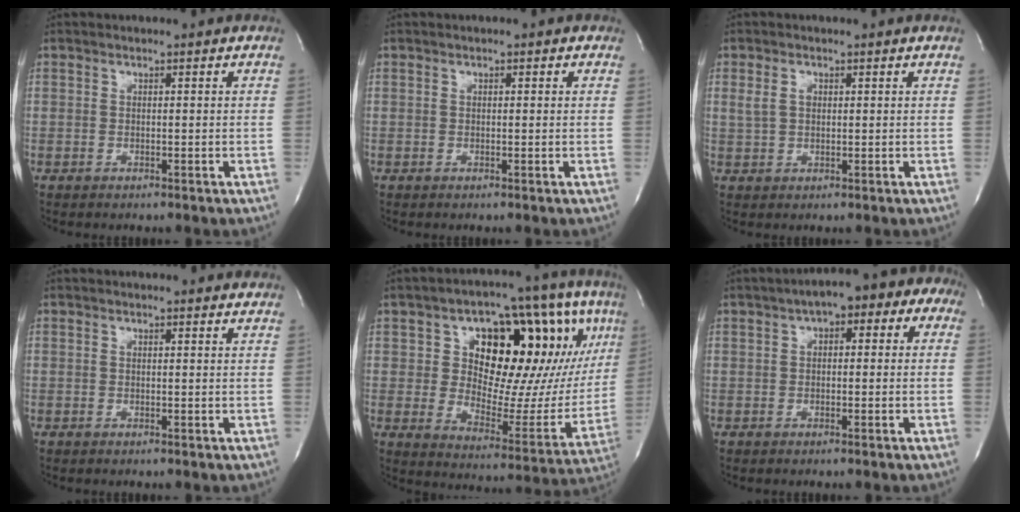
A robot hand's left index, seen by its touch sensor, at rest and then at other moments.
{"total": 0.8, "force": [0.4, 0.5, 0.6], "torque": [-0.012, 0.006, 0.004]}
{"total": 2.4, "force": [0.9, 1.5, 1.7], "torque": [-0.042, 0.014, 0.023]}
{"total": 2.5, "force": [2.3, 0.6, 0.7], "torque": [-0.016, 0.005, 0.016]}
{"total": 23.7, "force": [8.7, 10.4, 19.4], "torque": [-0.267, 0.035, 0.136]}
{"total": 9.4, "force": [3.1, 4.2, 7.8], "torque": [-0.089, 0.050, 0.032]}